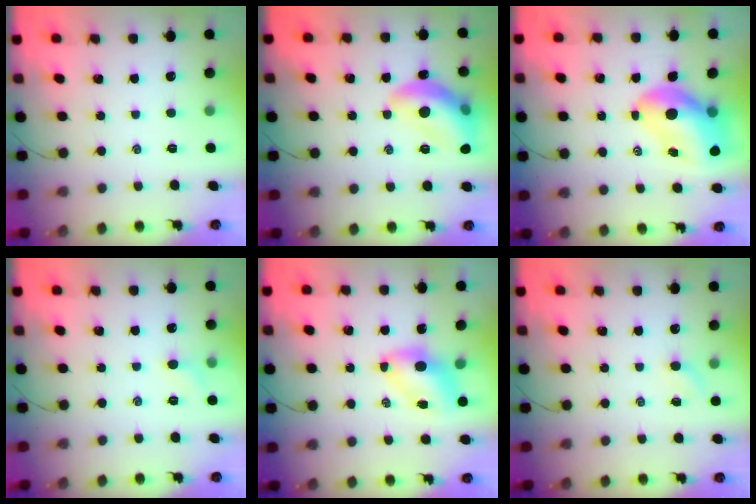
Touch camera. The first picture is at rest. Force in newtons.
{"total": 14.6, "press": 14.5, "slide": 1.5}
{"total": 12.3, "press": 11.7, "slide": 3.9}
{"total": 4.2, "press": 4.0, "slide": 1.2}
{"total": 6.9, "press": 6.8, "slide": 0.9}
{"total": 2.4, "press": 2.3, "slide": 0.8}